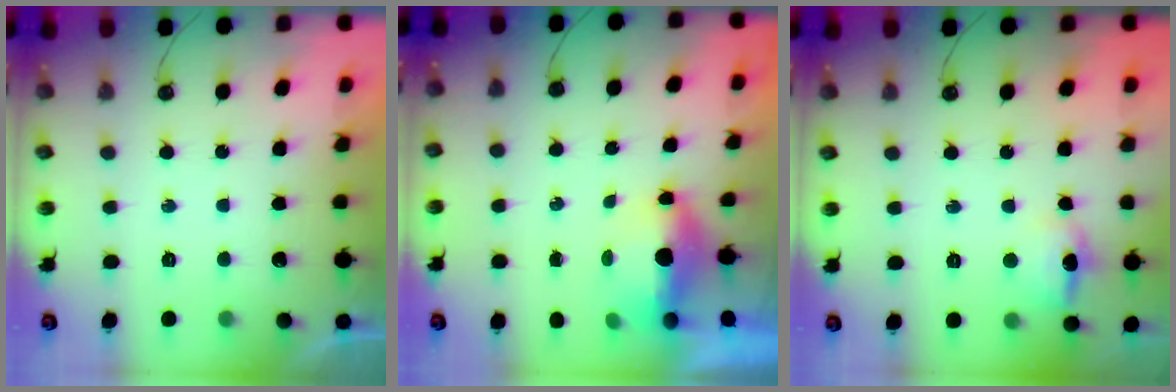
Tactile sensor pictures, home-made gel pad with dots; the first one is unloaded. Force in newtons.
{"total": 6.2, "press": 5.1, "slide": 3.5}
{"total": 9.0, "press": 8.9, "slide": 0.7}